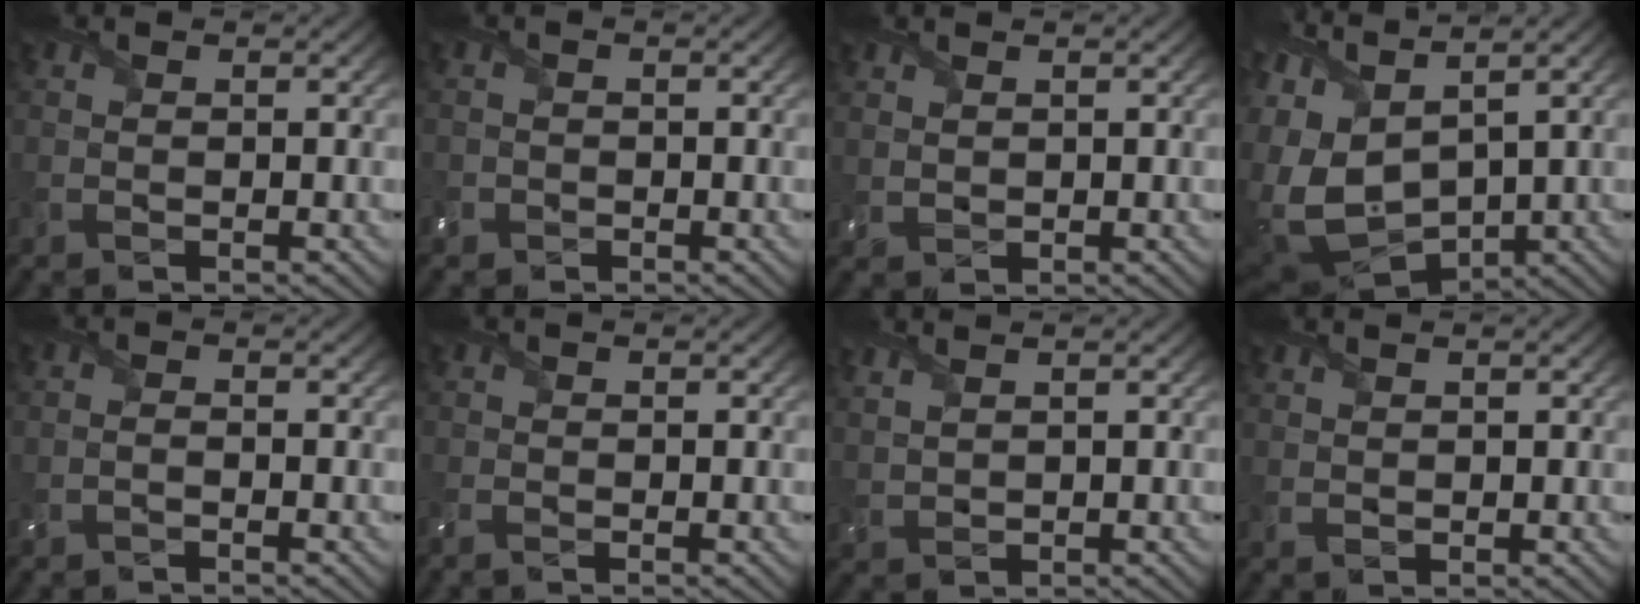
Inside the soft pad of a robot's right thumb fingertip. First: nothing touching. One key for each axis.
{"total": 1.7, "fx": -1.1, "fy": 1.2, "fz": 0.0, "tx": 0.001, "ty": -0.003, "tz": -0.025}
{"total": 1.2, "fx": 0.8, "fy": 0.7, "fz": 0.5, "tx": -0.015, "ty": -0.001, "tz": 0.023}
{"total": 13.6, "fx": -0.4, "fy": 7.7, "fz": 11.2, "tx": -0.282, "ty": -0.016, "tz": 0.020}
{"total": 1.5, "fx": -1.2, "fy": 0.3, "fz": 0.7, "tx": -0.011, "ty": 0.002, "tz": -0.025}
{"total": 1.4, "fx": -0.8, "fy": 0.7, "fz": 0.9, "tx": -0.026, "ty": -0.005, "tz": -0.020}
{"total": 2.5, "fx": 1.9, "fy": 0.8, "fz": 1.5, "tx": -0.034, "ty": 0.002, "tz": 0.041}
{"total": 1.0, "fx": 0.7, "fy": 0.3, "fz": 0.7, "tx": -0.011, "ty": -0.003, "tz": 0.022}